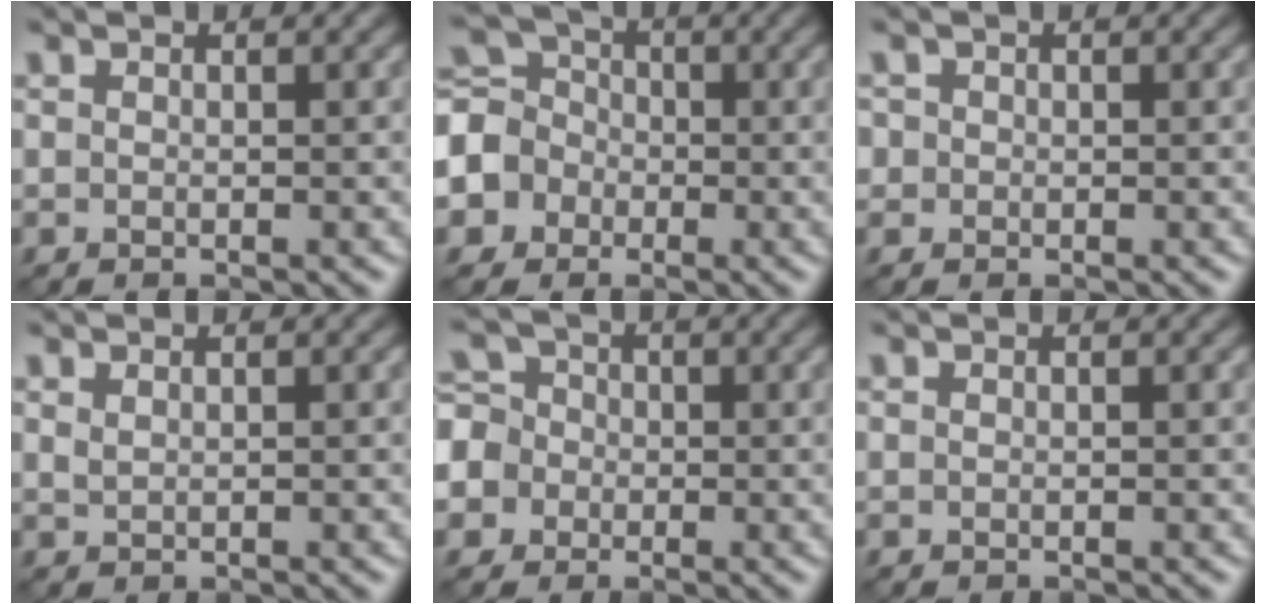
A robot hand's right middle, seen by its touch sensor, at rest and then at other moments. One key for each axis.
{"total": 5.9, "fx": -1.6, "fy": 5.3, "fz": 2.1, "tx": -0.043, "ty": 0.009, "tz": -0.049}
{"total": 1.3, "fx": 0.2, "fy": 1.3, "fz": 0.3, "tx": -0.002, "ty": 0.002, "tz": -0.004}
{"total": 0.6, "fx": 0.5, "fy": 0.2, "fz": 0.3, "tx": -0.010, "ty": 0.000, "tz": 0.014}
{"total": 7.3, "fx": -1.9, "fy": 6.6, "fz": 2.4, "tx": -0.061, "ty": 0.014, "tz": -0.065}
{"total": 0.0}